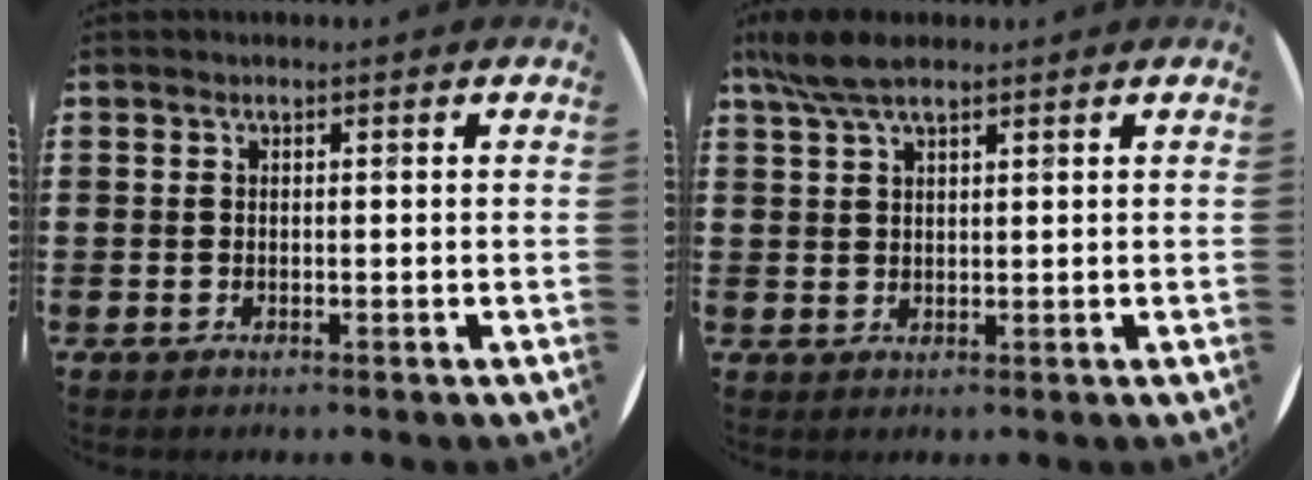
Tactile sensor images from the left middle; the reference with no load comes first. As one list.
[{"total": 5.1, "force": [3.7, 1.3, 3.2], "torque": [-0.070, 0.003, 0.068]}]